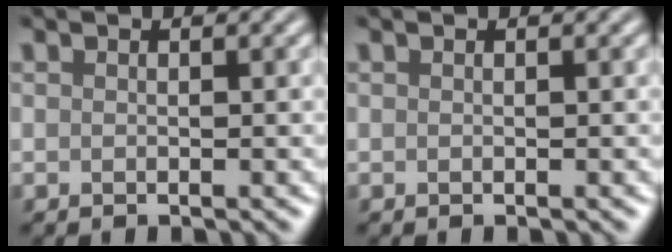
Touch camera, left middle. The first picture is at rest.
{"total": 0.0}